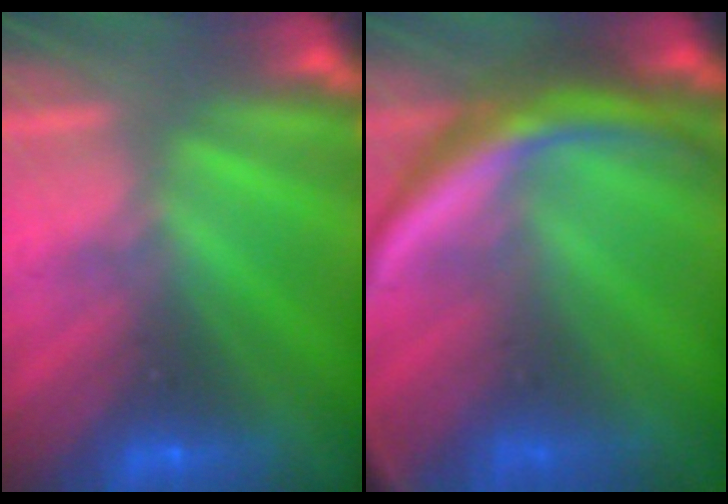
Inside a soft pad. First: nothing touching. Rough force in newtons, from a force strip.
{"total": 9.9}